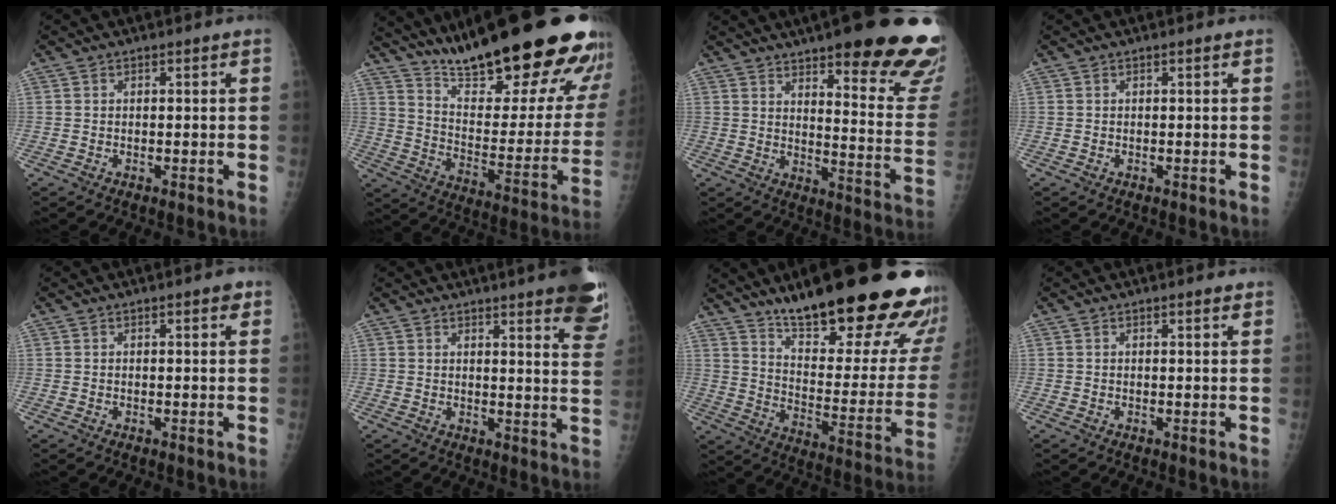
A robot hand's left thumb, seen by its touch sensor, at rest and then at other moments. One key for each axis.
{"total": 31.4, "fx": 23.6, "fy": 6.8, "fz": 19.6, "tx": -0.261, "ty": -0.118, "tz": 0.344}
{"total": 26.3, "fx": 18.1, "fy": 5.7, "fz": 18.2, "tx": -0.191, "ty": -0.088, "tz": 0.230}
{"total": 0.0}
{"total": 1.6, "fx": 0.9, "fy": 0.5, "fz": 1.2, "tx": -0.013, "ty": -0.001, "tz": 0.010}
{"total": 14.8, "fx": 9.9, "fy": 2.6, "fz": 10.6, "tx": -0.106, "ty": -0.044, "tz": 0.104}
{"total": 31.8, "fx": 22.4, "fy": 7.5, "fz": 21.3, "tx": -0.240, "ty": -0.104, "tz": 0.321}
{"total": 1.3, "fx": 1.0, "fy": 0.2, "fz": 0.8, "tx": -0.008, "ty": -0.002, "tz": 0.013}